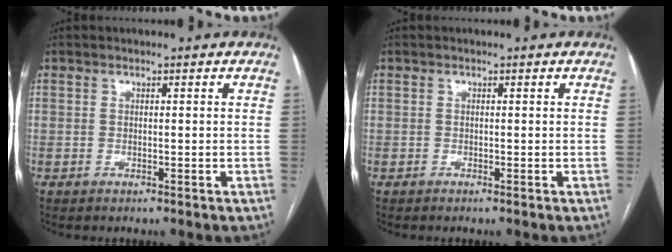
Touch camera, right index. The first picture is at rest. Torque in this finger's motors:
{"motor_torque": [-1.15, -0.61, -0.32, -0.12]}